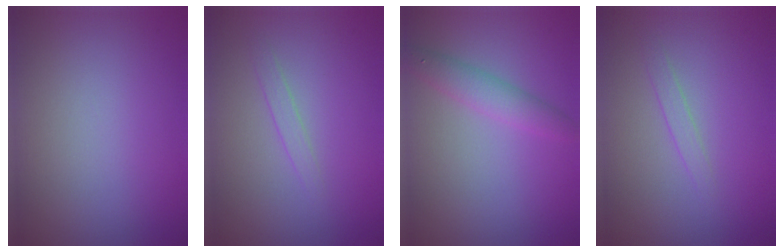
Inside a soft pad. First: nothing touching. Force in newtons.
{"total": 1.0, "press": 1.0, "slide": 0.1}
{"total": 2.5, "press": 2.5, "slide": 0.2}
{"total": 1.0, "press": 1.0, "slide": 0.1}